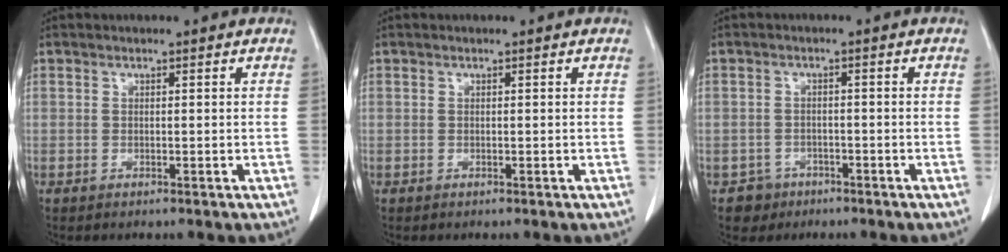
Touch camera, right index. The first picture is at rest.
{"total": 0.0}
{"total": 3.2, "force": [-1.8, 2.6, -0.3], "torque": [0.008, 0.013, -0.029]}